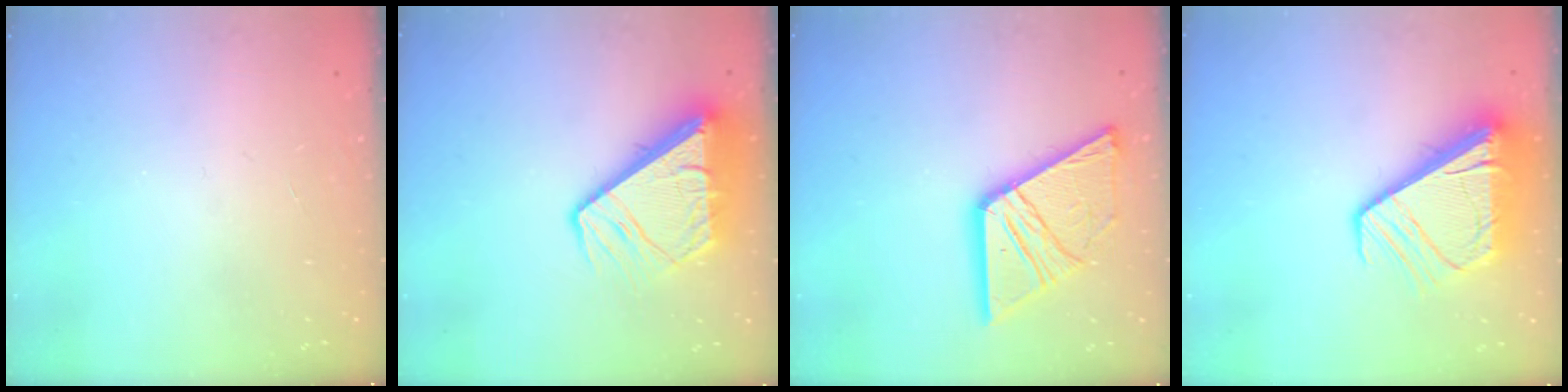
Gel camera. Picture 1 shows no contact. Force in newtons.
{"total": 11.7, "press": 11.6, "slide": 1.2}
{"total": 18.4, "press": 18.3, "slide": 2.2}
{"total": 13.5, "press": 13.4, "slide": 1.6}